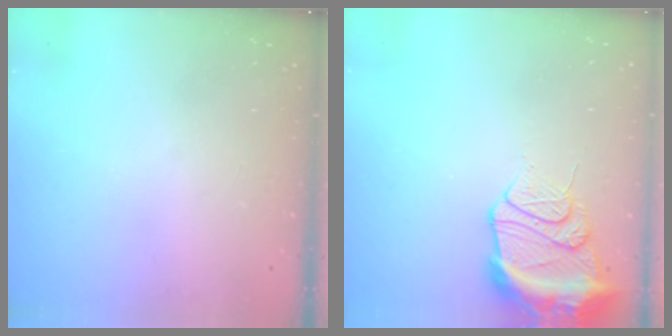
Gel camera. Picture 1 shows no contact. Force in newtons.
{"total": 14.0, "press": 13.9, "slide": 1.7}